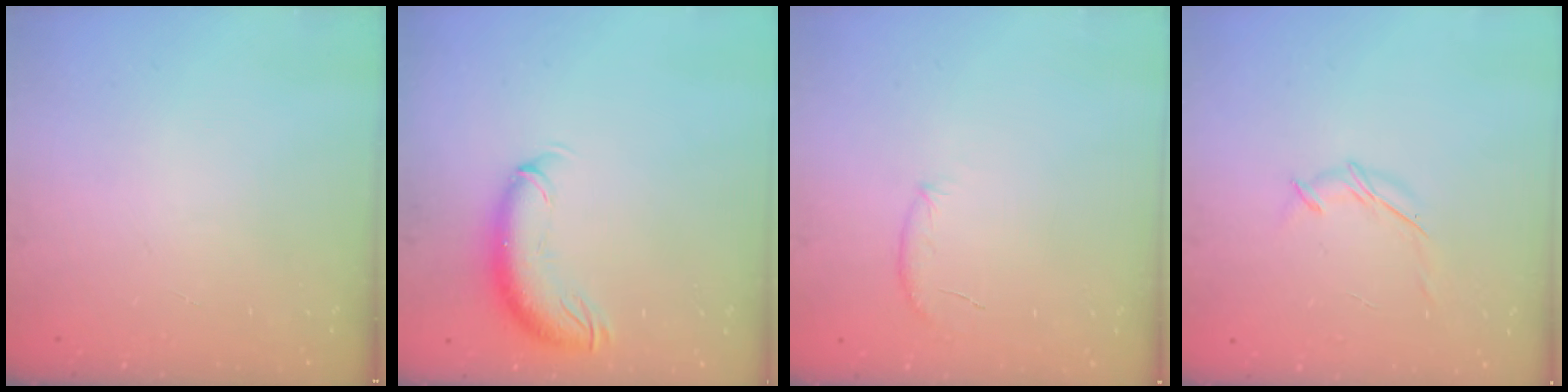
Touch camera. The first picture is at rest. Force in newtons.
{"total": 10.6, "press": 10.4, "slide": 2.2}
{"total": 6.9, "press": 6.7, "slide": 1.8}
{"total": 4.7, "press": 4.5, "slide": 1.1}